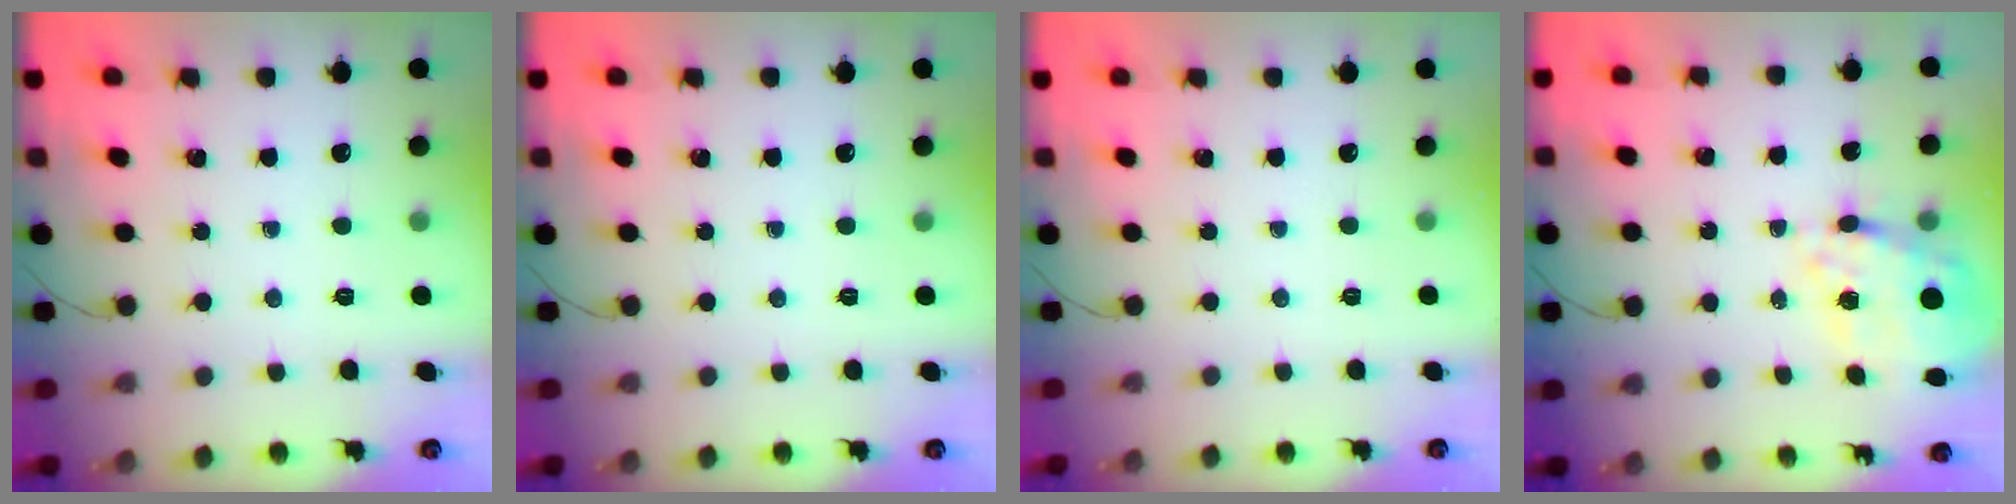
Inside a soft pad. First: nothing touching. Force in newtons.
{"total": 0.0}
{"total": 2.5, "press": 2.4, "slide": 0.5}
{"total": 16.3, "press": 15.9, "slide": 3.6}